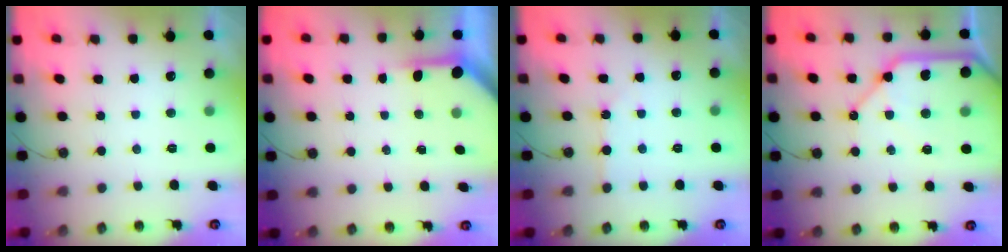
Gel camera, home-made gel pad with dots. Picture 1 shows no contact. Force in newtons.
{"total": 3.8, "press": 3.8, "slide": 0.4}
{"total": 1.8, "press": 1.7, "slide": 0.4}
{"total": 16.5, "press": 16.4, "slide": 2.0}